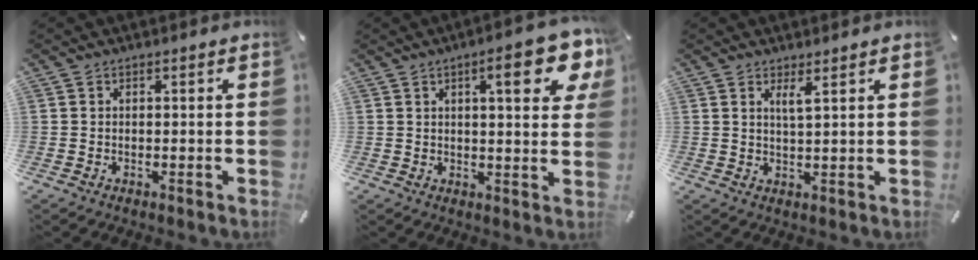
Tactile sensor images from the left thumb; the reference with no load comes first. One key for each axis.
{"total": 12.2, "fx": 6.0, "fy": 3.9, "fz": 9.9, "tx": -0.131, "ty": -0.021, "tz": 0.093}
{"total": 2.9, "fx": 1.9, "fy": 0.1, "fz": 2.1, "tx": -0.038, "ty": -0.005, "tz": 0.032}